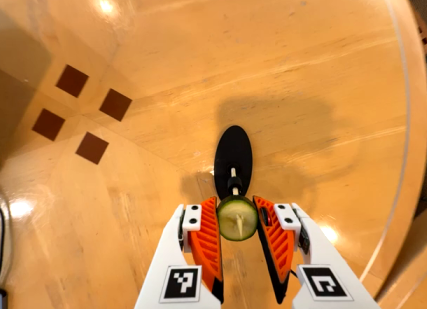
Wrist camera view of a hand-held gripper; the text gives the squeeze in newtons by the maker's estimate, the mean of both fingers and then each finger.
{"total": 9.1, "left": 9.0, "right": 9.3}